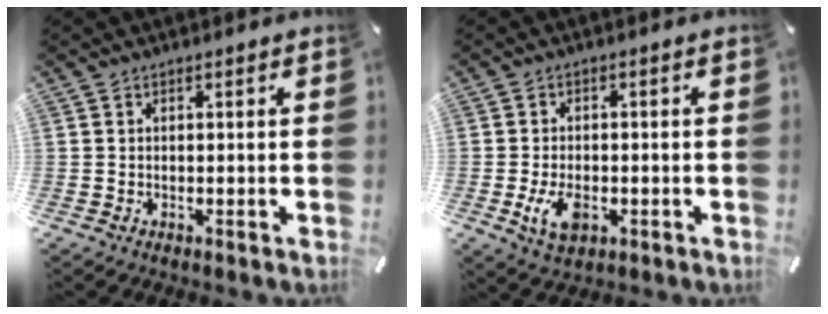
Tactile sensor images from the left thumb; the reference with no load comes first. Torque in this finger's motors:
{"motor_torque": [0.52, 0.61, 0.51, 0.22, 0.06]}